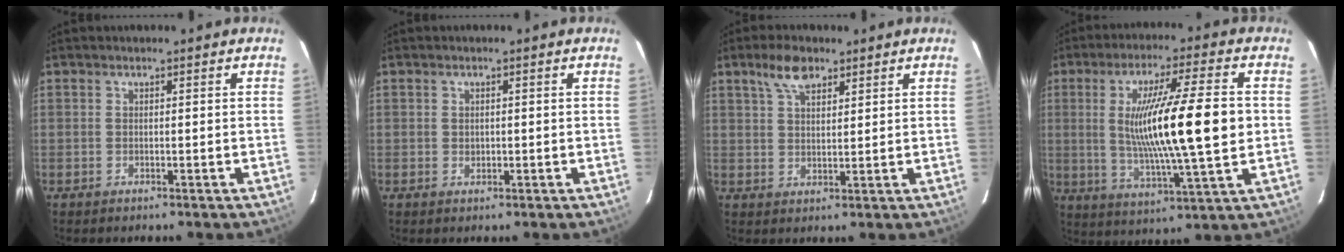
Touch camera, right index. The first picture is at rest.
{"total": 1.0, "force": [0.1, 0.9, 0.4], "torque": [-0.002, 0.003, 0.004]}
{"total": 5.8, "force": [3.8, 2.6, 3.5], "torque": [-0.063, 0.012, 0.070]}
{"total": 17.9, "force": [0.9, 1.4, 17.9], "torque": [-0.312, -0.013, 0.024]}